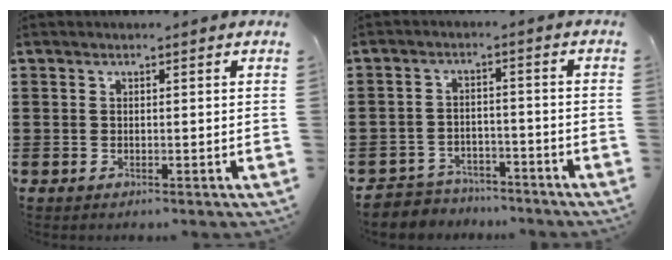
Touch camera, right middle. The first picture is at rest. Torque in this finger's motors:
{"motor_torque": [2.14, 0.00, 0.01, 0.02]}